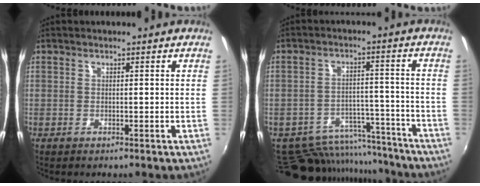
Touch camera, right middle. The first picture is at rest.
{"total": 14.3, "force": [-12.0, 6.7, 4.1], "torque": [-0.094, 0.026, -0.152]}